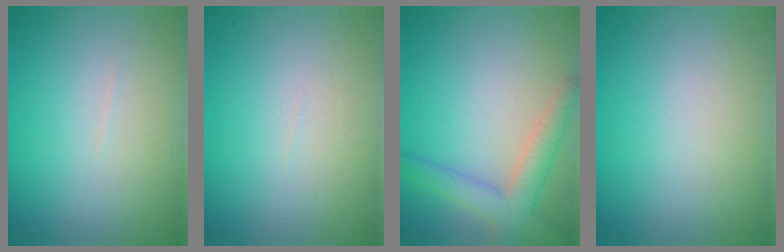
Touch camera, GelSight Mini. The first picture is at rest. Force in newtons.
{"total": 0.0}
{"total": 4.2, "press": 4.2, "slide": 0.2}
{"total": 0.0}